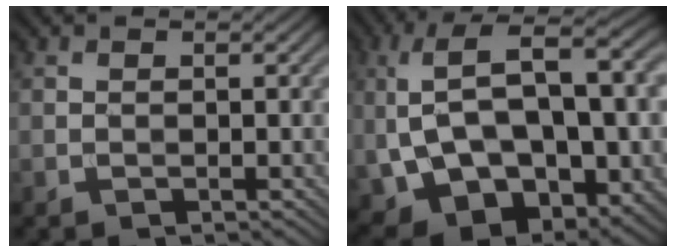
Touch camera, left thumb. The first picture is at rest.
{"total": 18.1, "force": [0.6, 10.2, 15.0], "torque": [-0.300, -0.019, 0.047]}